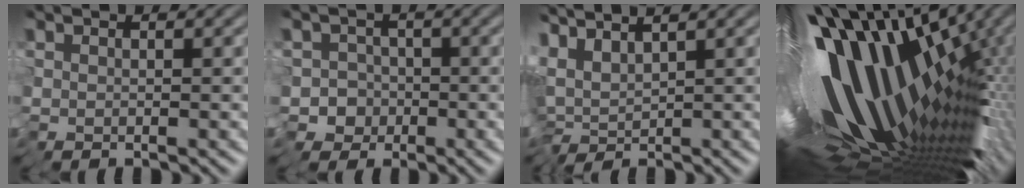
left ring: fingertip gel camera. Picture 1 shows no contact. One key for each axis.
{"total": 4.7, "fx": -2.6, "fy": 3.7, "fz": 1.3, "tx": 0.001, "ty": 0.012, "tz": -0.071}
{"total": 2.9, "fx": 1.3, "fy": 0.2, "fz": 2.6, "tx": -0.051, "ty": 0.009, "tz": 0.016}
{"total": 17.0, "fx": 0.3, "fy": 6.5, "fz": 15.7, "tx": -0.274, "ty": -0.006, "tz": 0.008}